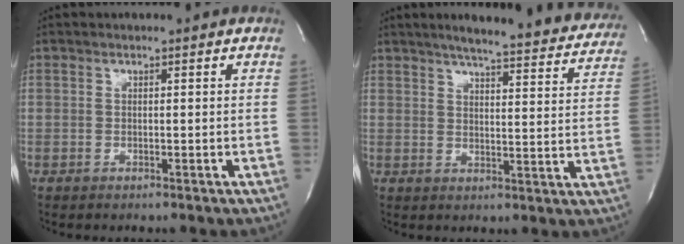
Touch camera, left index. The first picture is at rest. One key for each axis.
{"total": 22.5, "fx": 19.9, "fy": 3.2, "fz": 9.9, "tx": -0.134, "ty": -0.038, "tz": 0.231}